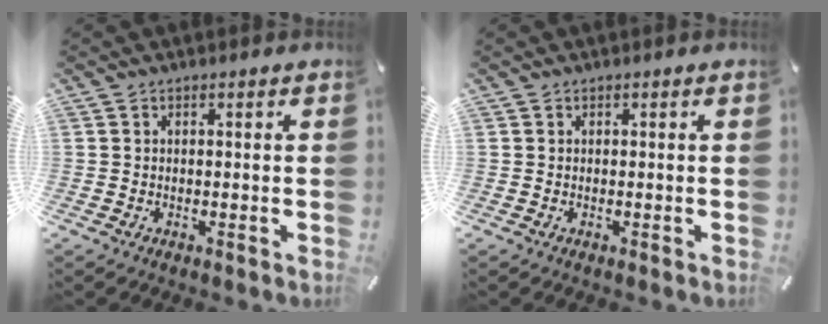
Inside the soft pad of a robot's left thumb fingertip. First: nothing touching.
{"total": 0.0}